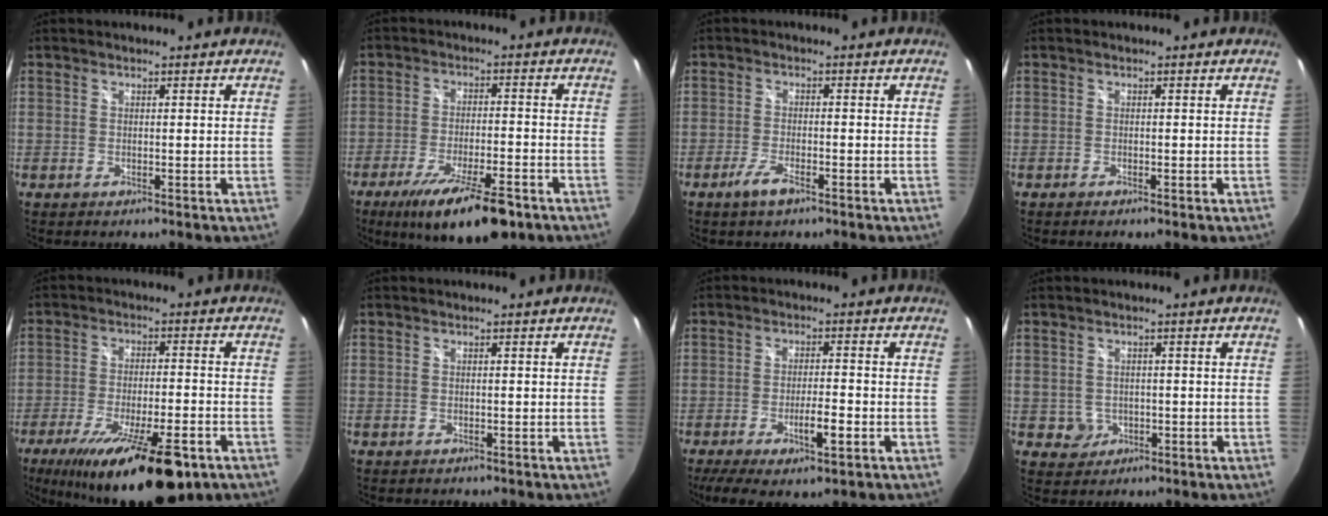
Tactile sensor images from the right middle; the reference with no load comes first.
{"total": 15.1, "force": [-9.9, 4.1, 10.6], "torque": [-0.195, -0.032, -0.158]}
{"total": 3.7, "force": [-2.6, 0.8, 2.6], "torque": [-0.064, -0.006, -0.051]}
{"total": 0.6, "force": [-0.5, 0.0, 0.3], "torque": [-0.005, -0.001, -0.010]}
{"total": 19.9, "force": [-12.6, 5.7, 14.3], "torque": [-0.254, -0.051, -0.194]}
{"total": 1.2, "force": [-1.1, 0.5, 0.3], "torque": [-0.011, -0.005, -0.015]}
{"total": 9.3, "force": [-5.0, 2.2, 7.6], "torque": [-0.151, -0.018, -0.080]}
{"total": 2.9, "force": [-0.6, 2.8, 0.5], "torque": [-0.012, 0.002, -0.004]}